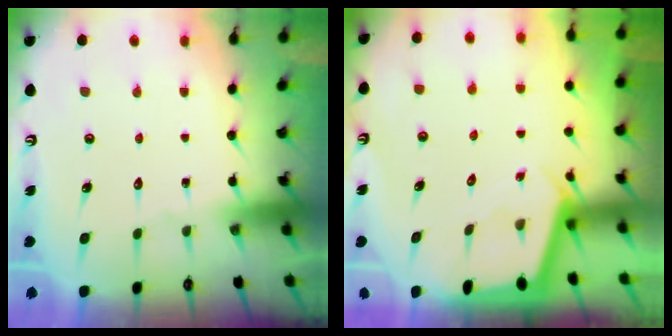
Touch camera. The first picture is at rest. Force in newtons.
{"total": 2.2, "press": 2.2, "slide": 0.1}